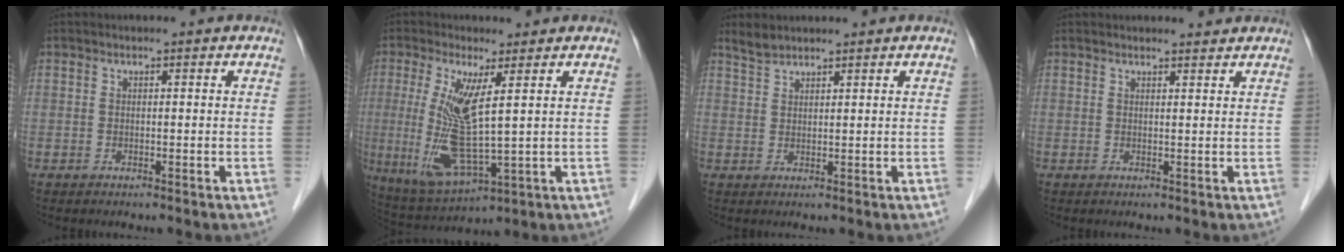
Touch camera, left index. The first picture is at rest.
{"total": 10.5, "force": [1.1, 1.7, 10.3], "torque": [-0.224, -0.019, 0.031]}
{"total": 2.2, "force": [2.1, 0.2, 0.4], "torque": [-0.013, 0.011, 0.046]}
{"total": 1.9, "force": [1.9, 0.2, 0.1], "torque": [-0.007, 0.003, 0.026]}